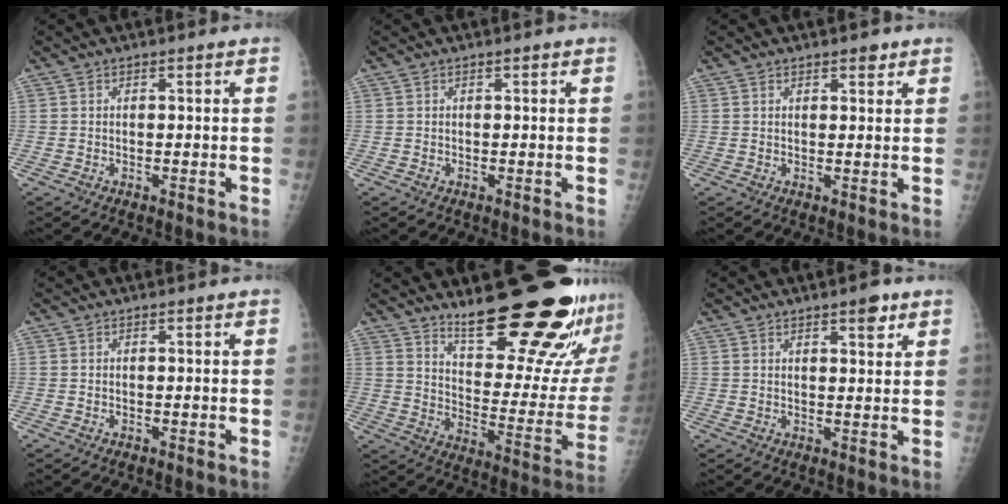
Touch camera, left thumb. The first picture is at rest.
{"total": 0.0}
{"total": 2.1, "force": [1.5, 1.0, 1.2], "torque": [-0.005, -0.007, 0.019]}
{"total": 0.0}
{"total": 24.9, "force": [19.3, 6.0, 14.6], "torque": [-0.171, -0.141, 0.272]}
{"total": 3.8, "force": [2.4, 1.4, 2.7], "torque": [-0.024, -0.013, 0.033]}